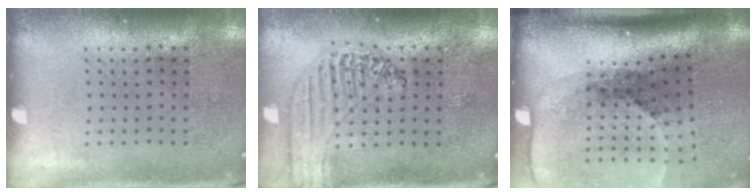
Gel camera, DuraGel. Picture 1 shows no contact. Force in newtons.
{"total": 1.2, "press": 1.2, "slide": 0.1}
{"total": 2.7, "press": 1.9, "slide": 1.9}